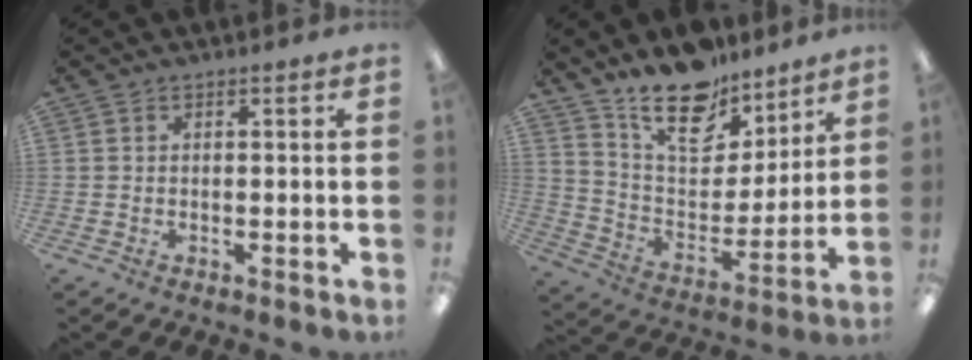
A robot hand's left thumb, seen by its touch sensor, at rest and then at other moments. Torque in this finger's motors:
{"motor_torque": [0.42, 0.33, 1.05, -1.72, 0.08]}